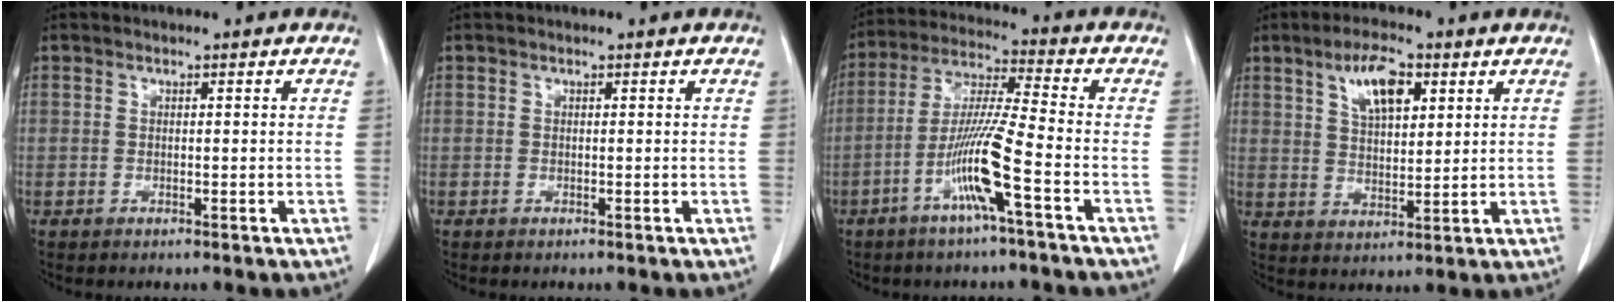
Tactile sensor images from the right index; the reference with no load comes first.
{"total": 0.0}
{"total": 10.6, "force": [-4.4, -0.8, 9.6], "torque": [-0.192, -0.002, -0.089]}
{"total": 7.9, "force": [3.8, 2.9, 6.3], "torque": [-0.115, 0.007, 0.070]}